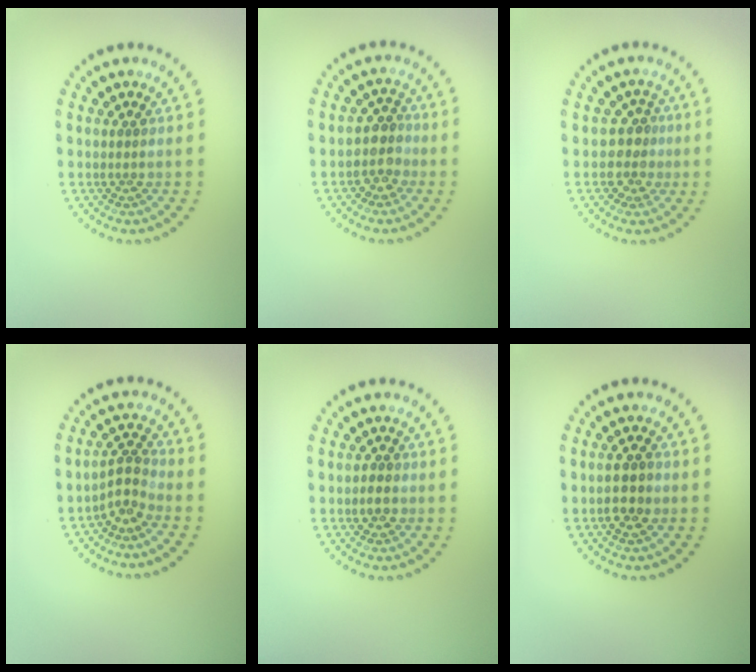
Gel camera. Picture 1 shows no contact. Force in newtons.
{"total": 2.5, "press": 2.1, "slide": 1.3}
{"total": 2.5, "press": 1.9, "slide": 1.5}
{"total": 2.4, "press": 1.6, "slide": 1.8}
{"total": 1.2, "press": 1.2, "slide": 0.4}
{"total": 2.5, "press": 2.5, "slide": 0.2}